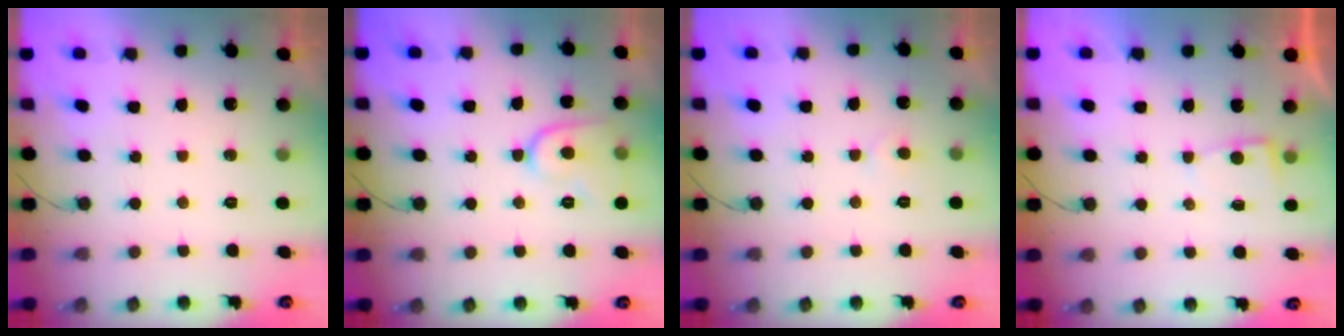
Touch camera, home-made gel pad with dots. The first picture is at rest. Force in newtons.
{"total": 9.3, "press": 9.3, "slide": 0.9}
{"total": 3.0, "press": 3.0, "slide": 0.3}
{"total": 1.8, "press": 1.8, "slide": 0.2}